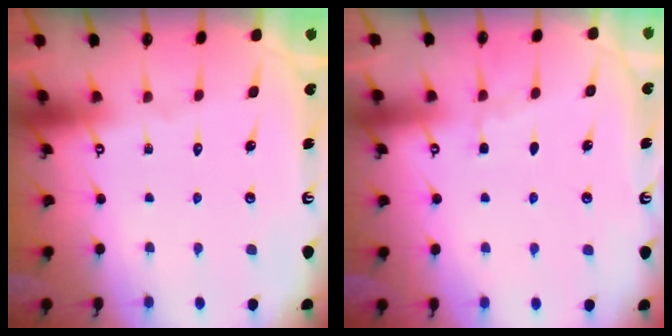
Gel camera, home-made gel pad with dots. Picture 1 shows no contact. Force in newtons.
{"total": 4.0, "press": 3.9, "slide": 0.5}